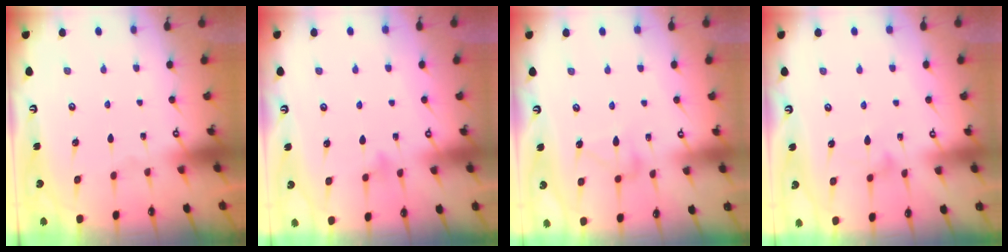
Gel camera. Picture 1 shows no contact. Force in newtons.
{"total": 4.3, "press": 4.2, "slide": 0.5}
{"total": 7.9, "press": 7.9, "slide": 0.3}
{"total": 8.3, "press": 8.3, "slide": 0.5}